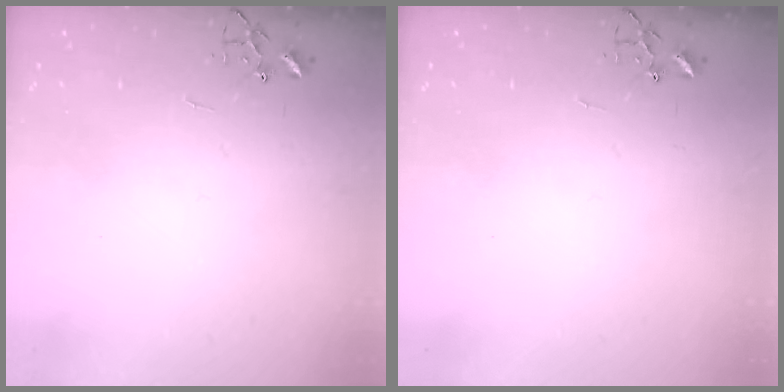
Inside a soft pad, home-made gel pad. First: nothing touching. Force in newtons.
{"total": 0.0}